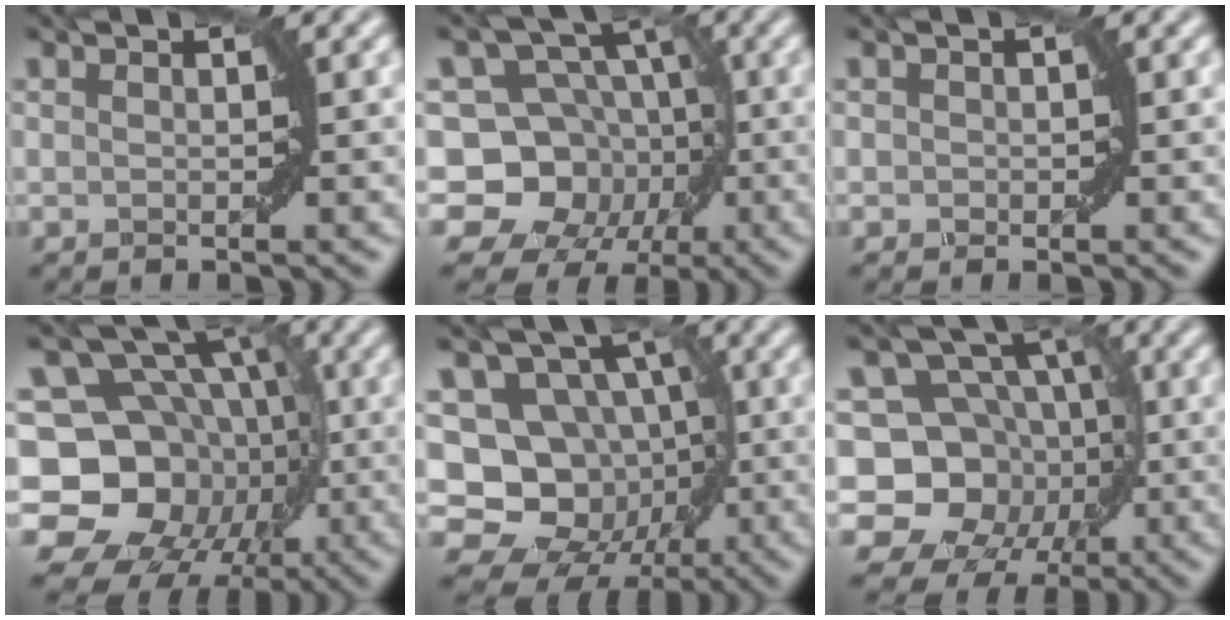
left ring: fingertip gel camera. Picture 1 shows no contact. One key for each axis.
{"total": 11.7, "fx": -2.7, "fy": 10.2, "fz": 5.0, "tx": -0.075, "ty": 0.028, "tz": -0.081}
{"total": 0.5, "fx": 0.0, "fy": 0.5, "fz": 0.1, "tx": 0.002, "ty": 0.000, "tz": -0.002}
{"total": 18.1, "fx": -3.7, "fy": 15.4, "fz": 8.6, "tx": -0.149, "ty": 0.007, "tz": -0.086}
{"total": 14.6, "fx": -2.0, "fy": 12.8, "fz": 6.8, "tx": -0.098, "ty": 0.014, "tz": -0.050}
{"total": 12.8, "fx": -2.0, "fy": 11.2, "fz": 5.9, "tx": -0.093, "ty": 0.030, "tz": -0.073}